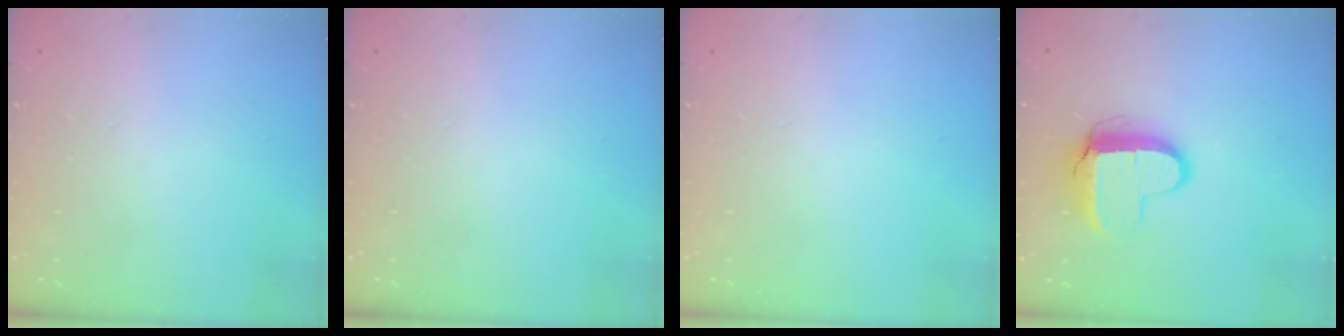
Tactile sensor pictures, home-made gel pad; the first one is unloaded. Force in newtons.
{"total": 0.0}
{"total": 0.0}
{"total": 9.9, "press": 9.8, "slide": 0.9}